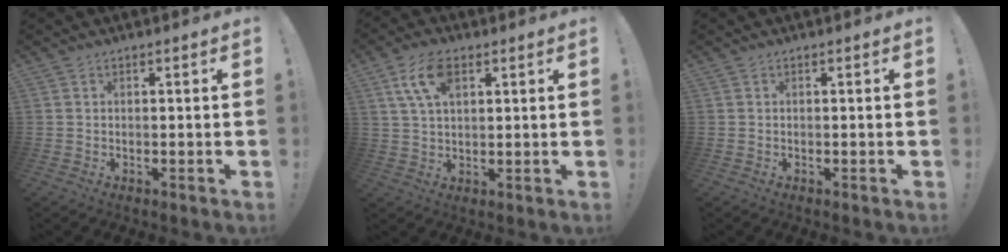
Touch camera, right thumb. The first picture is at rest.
{"total": 9.4, "force": [4.0, 5.0, 6.9], "torque": [-0.130, 0.000, 0.074]}
{"total": 0.0}